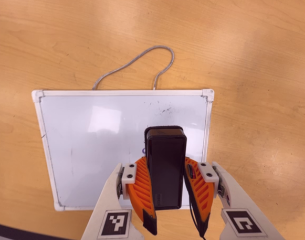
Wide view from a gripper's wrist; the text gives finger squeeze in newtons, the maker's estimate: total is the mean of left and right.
{"total": 7.0, "left": 6.0, "right": 7.9}